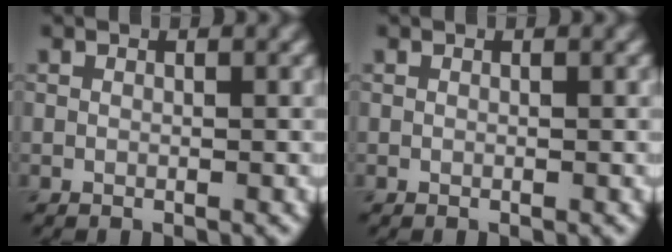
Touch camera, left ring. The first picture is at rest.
{"total": 0.0}